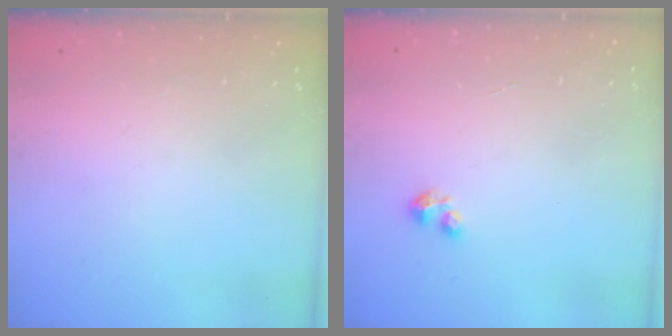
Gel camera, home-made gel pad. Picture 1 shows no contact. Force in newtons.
{"total": 1.8, "press": 1.8, "slide": 0.4}